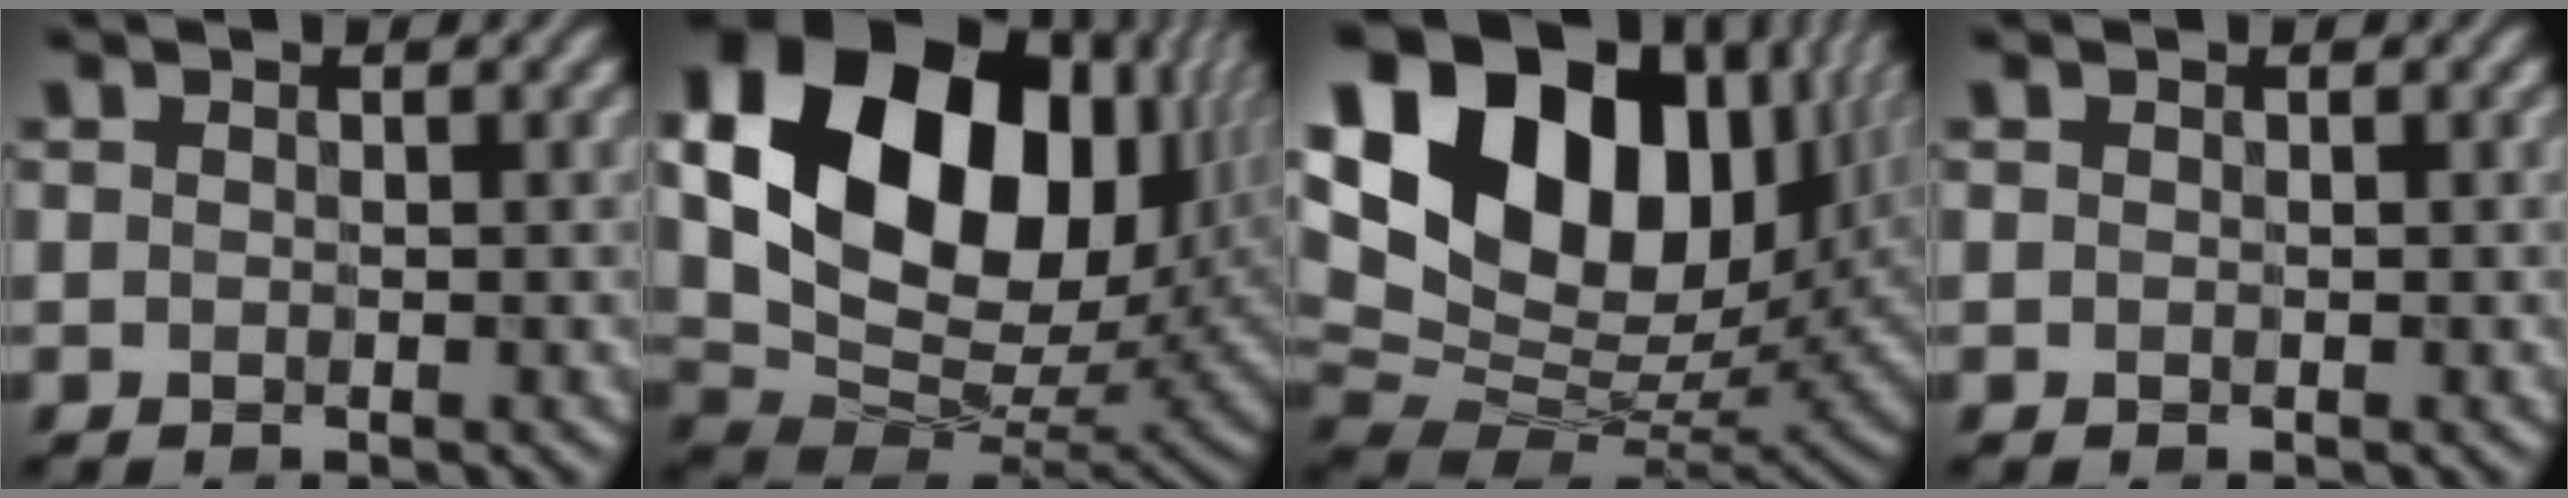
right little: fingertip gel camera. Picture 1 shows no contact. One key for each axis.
{"total": 20.0, "fx": 5.9, "fy": 13.2, "fz": 13.8, "tx": -0.280, "ty": 0.013, "tz": 0.111}
{"total": 20.3, "fx": 7.8, "fy": 13.0, "fz": 13.5, "tx": -0.267, "ty": 0.047, "tz": 0.131}
{"total": 0.0}